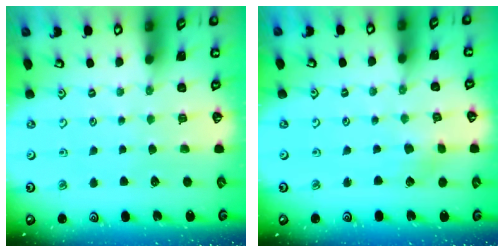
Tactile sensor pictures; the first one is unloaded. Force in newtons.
{"total": 2.1, "press": 2.1, "slide": 0.3}